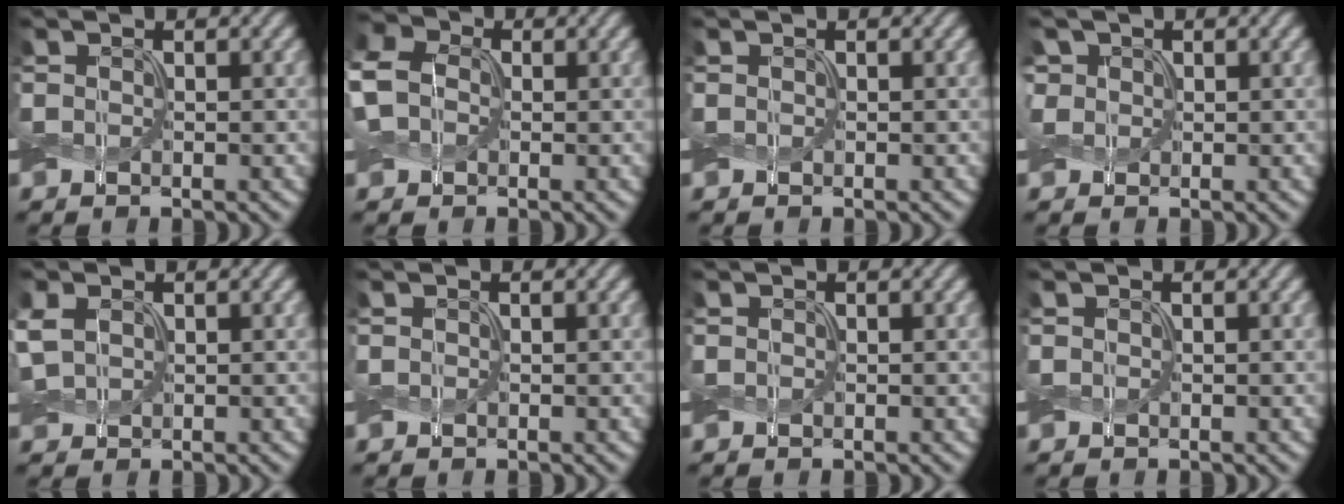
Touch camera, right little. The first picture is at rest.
{"total": 6.6, "force": [0.6, 5.2, 4.0], "torque": [-0.107, 0.022, -0.010]}
{"total": 0.0}
{"total": 1.5, "force": [0.7, 1.3, 0.4], "torque": [-0.015, 0.001, 0.011]}
{"total": 2.5, "force": [0.6, 1.8, 1.6], "torque": [-0.048, 0.006, 0.011]}
{"total": 0.0}
{"total": 0.0}
{"total": 0.0}